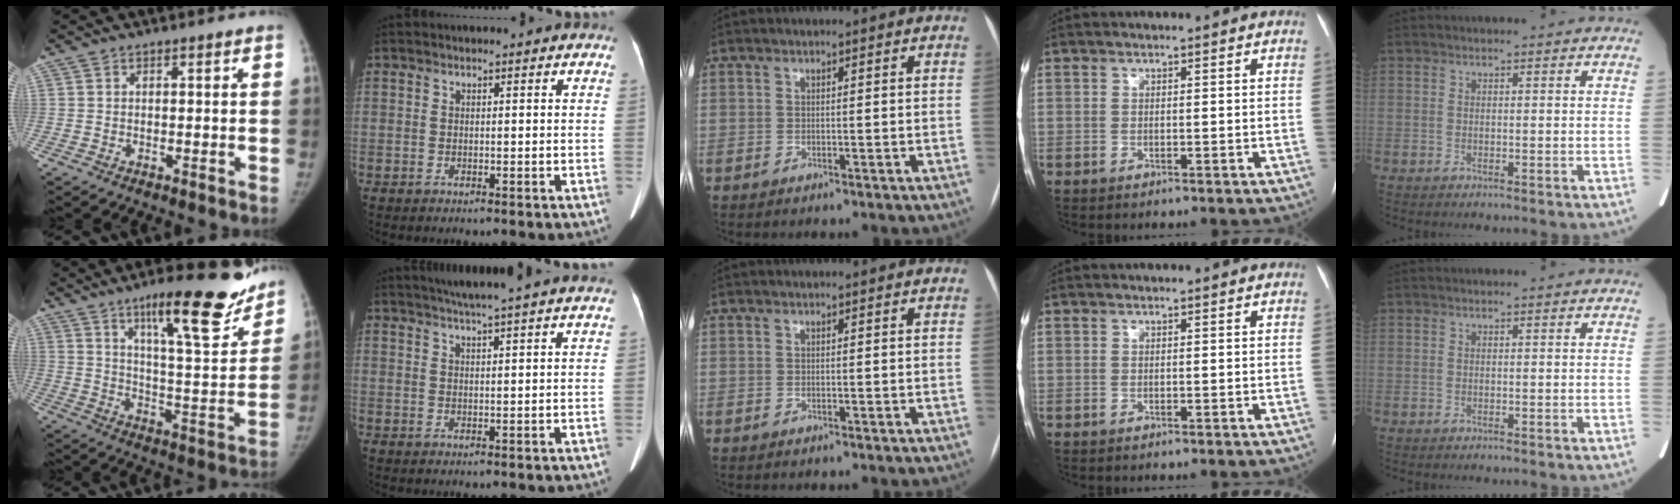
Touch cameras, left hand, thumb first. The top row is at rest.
{"thumb": {"total": 19.8, "force": [13.5, 4.5, 13.8], "torque": [-0.161, -0.075, 0.207]}, "index": {"total": 7.2, "force": [6.1, -1.3, 3.7], "torque": [-0.056, 0.018, 0.081]}, "middle": {"total": 1.0, "force": [-0.2, -0.6, -0.7], "torque": [0.015, -0.006, -0.005]}}